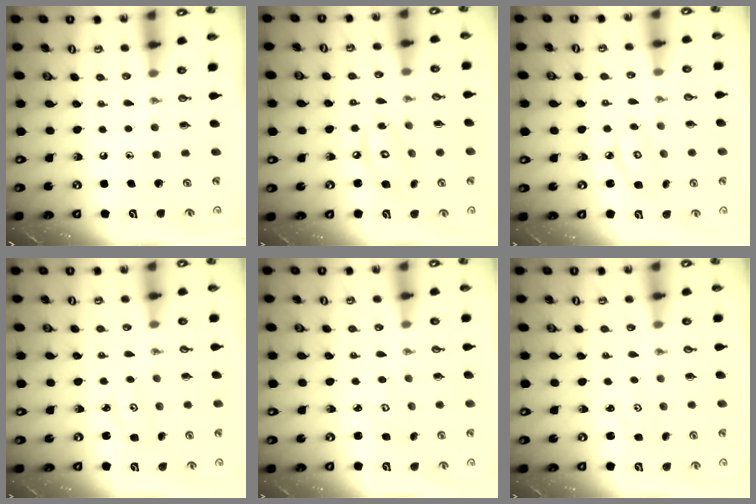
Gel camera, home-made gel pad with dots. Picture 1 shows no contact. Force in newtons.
{"total": 10.0, "press": 10.0, "slide": 0.7}
{"total": 6.0, "press": 6.0, "slide": 0.4}
{"total": 2.9, "press": 2.9, "slide": 0.3}
{"total": 2.9, "press": 2.9, "slide": 0.1}
{"total": 1.1, "press": 1.1, "slide": 0.3}